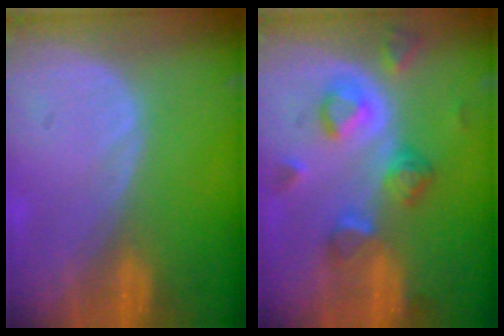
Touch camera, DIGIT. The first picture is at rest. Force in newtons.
{"total": 7.3, "press": 6.9, "slide": 2.5}